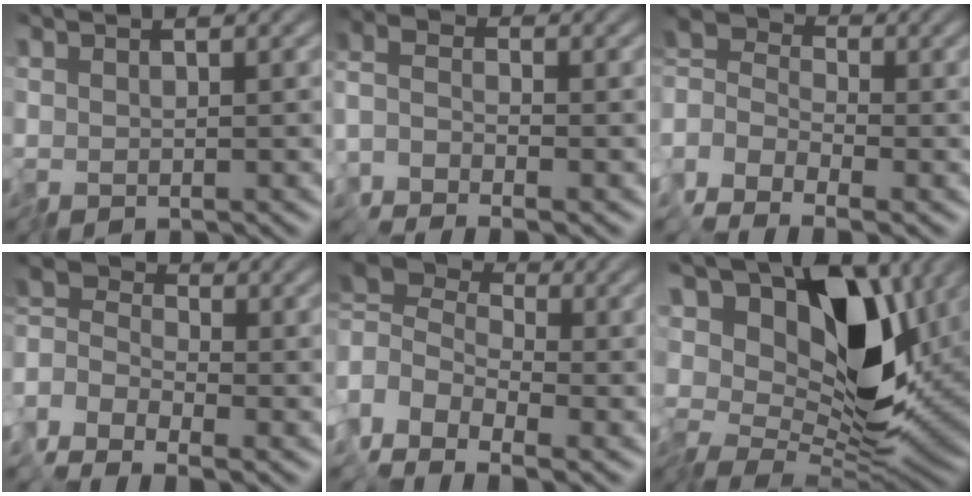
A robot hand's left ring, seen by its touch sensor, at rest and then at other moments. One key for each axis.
{"total": 1.9, "fx": -1.8, "fy": 0.3, "fz": 0.5, "tx": -0.012, "ty": 0.001, "tz": -0.051}
{"total": 3.9, "fx": -3.5, "fy": 1.4, "fz": 1.1, "tx": -0.026, "ty": 0.007, "tz": -0.091}
{"total": 3.5, "fx": -3.2, "fy": 1.2, "fz": 0.9, "tx": -0.022, "ty": 0.008, "tz": -0.084}
{"total": 3.0, "fx": -1.6, "fy": 2.0, "fz": 1.6, "tx": -0.031, "ty": 0.007, "tz": -0.054}
{"total": 12.0, "fx": 2.9, "fy": 6.9, "fz": 9.4, "tx": -0.140, "ty": 0.002, "tz": 0.042}